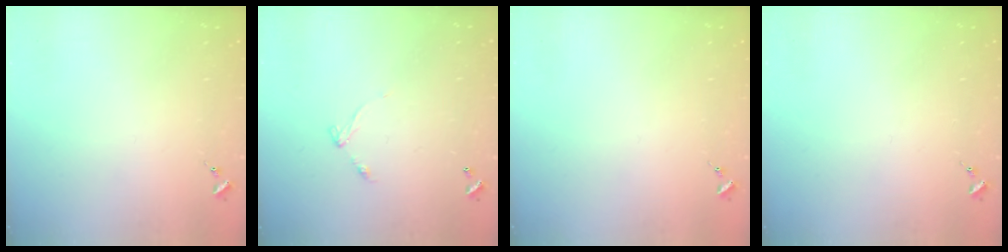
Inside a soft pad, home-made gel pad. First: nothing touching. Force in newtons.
{"total": 5.6, "press": 5.6, "slide": 0.5}
{"total": 0.0}
{"total": 0.0}